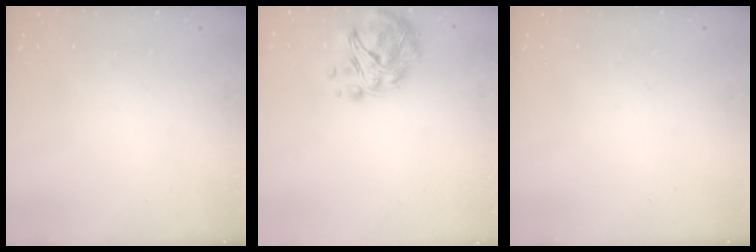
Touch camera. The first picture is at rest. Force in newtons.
{"total": 10.4, "press": 10.3, "slide": 1.9}
{"total": 0.0}